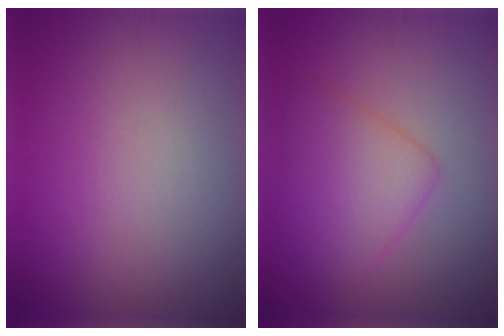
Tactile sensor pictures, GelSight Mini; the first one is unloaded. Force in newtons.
{"total": 4.5, "press": 4.5, "slide": 0.2}